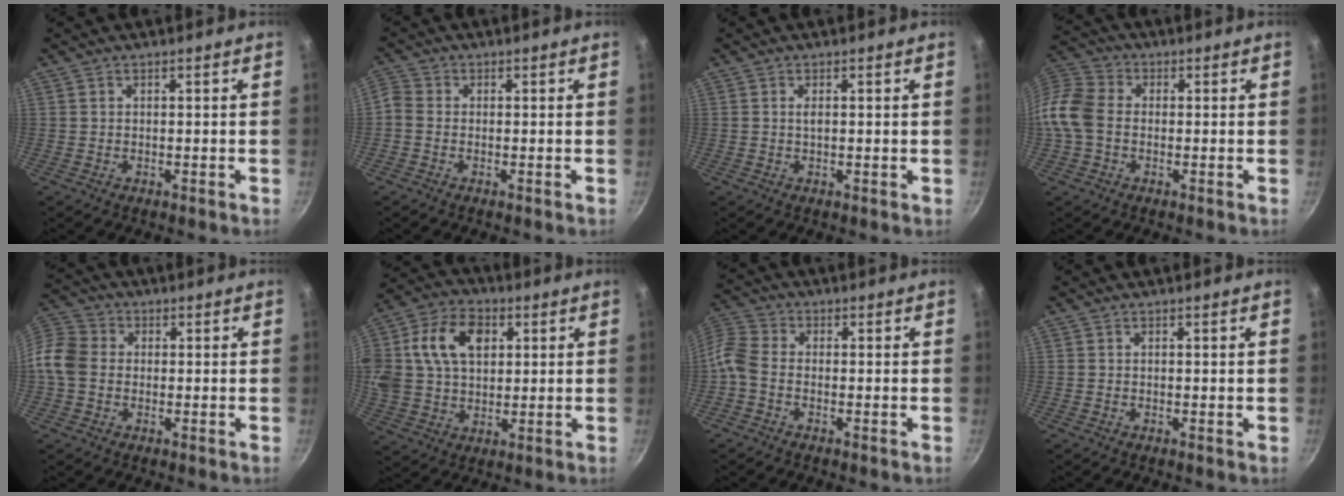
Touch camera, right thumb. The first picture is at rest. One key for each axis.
{"total": 3.1, "fx": -1.0, "fy": 2.5, "fz": 1.5, "tx": -0.037, "ty": 0.009, "tz": -0.036}
{"total": 1.2, "fx": 0.2, "fy": 0.4, "fz": 1.1, "tx": -0.018, "ty": 0.000, "tz": 0.001}
{"total": 9.7, "fx": -1.5, "fy": 7.4, "fz": 6.2, "tx": -0.113, "ty": 0.022, "tz": -0.053}
{"total": 10.4, "fx": -0.9, "fy": 8.6, "fz": 5.9, "tx": -0.109, "ty": 0.023, "tz": -0.039}
{"total": 19.7, "fx": 5.2, "fy": 14.1, "fz": 12.8, "tx": -0.254, "ty": 0.022, "tz": 0.086}
{"total": 7.6, "fx": -2.6, "fy": 5.3, "fz": 4.8, "tx": -0.115, "ty": 0.029, "tz": -0.074}
{"total": 0.0}